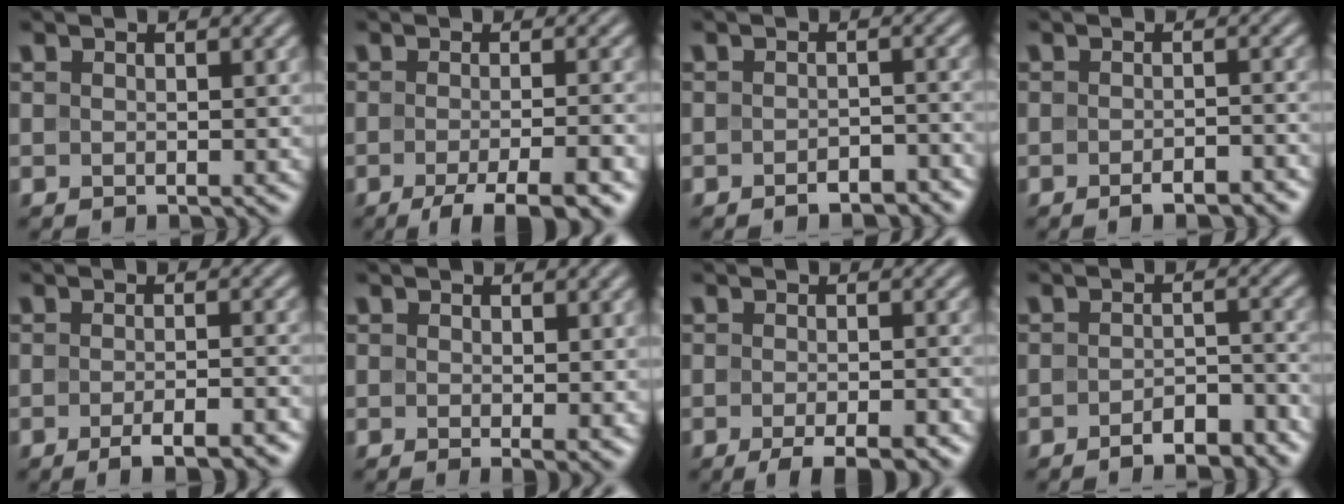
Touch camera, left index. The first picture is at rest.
{"total": 6.5, "force": [-3.8, 1.4, 5.0], "torque": [-0.067, -0.004, -0.058]}
{"total": 2.7, "force": [-2.0, 1.0, 1.4], "torque": [-0.019, 0.006, -0.026]}
{"total": 3.0, "force": [-2.0, 0.8, 2.0], "torque": [-0.027, 0.002, -0.027]}
{"total": 4.1, "force": [-2.4, 1.0, 3.1], "torque": [-0.044, -0.001, -0.037]}
{"total": 1.4, "force": [0.2, 0.2, 1.4], "torque": [-0.017, -0.011, 0.003]}
{"total": 4.2, "force": [-2.5, 1.0, 3.3], "torque": [-0.050, 0.000, -0.037]}
{"total": 3.8, "force": [-2.6, 1.4, 2.4], "torque": [-0.031, 0.006, -0.036]}